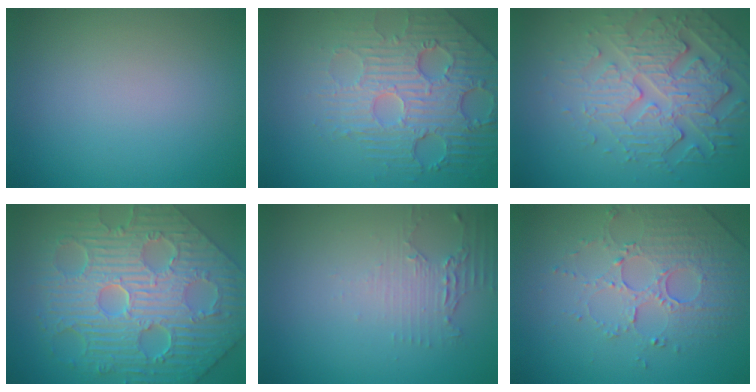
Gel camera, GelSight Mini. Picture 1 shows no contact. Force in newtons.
{"total": 6.8, "press": 5.2, "slide": 4.3}
{"total": 5.7, "press": 4.6, "slide": 3.3}
{"total": 11.7, "press": 8.0, "slide": 8.6}
{"total": 2.3, "press": 1.6, "slide": 1.6}
{"total": 5.0, "press": 3.4, "slide": 3.6}